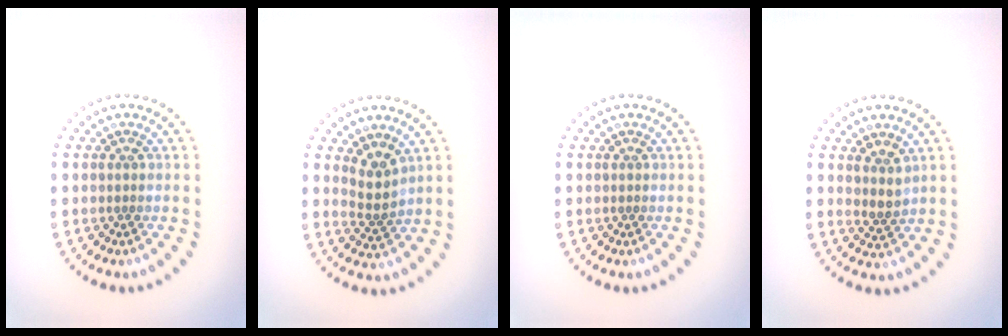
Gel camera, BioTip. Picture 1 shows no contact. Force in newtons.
{"total": 2.5, "press": 1.8, "slide": 1.8}
{"total": 0.0}
{"total": 2.0, "press": 1.6, "slide": 1.2}